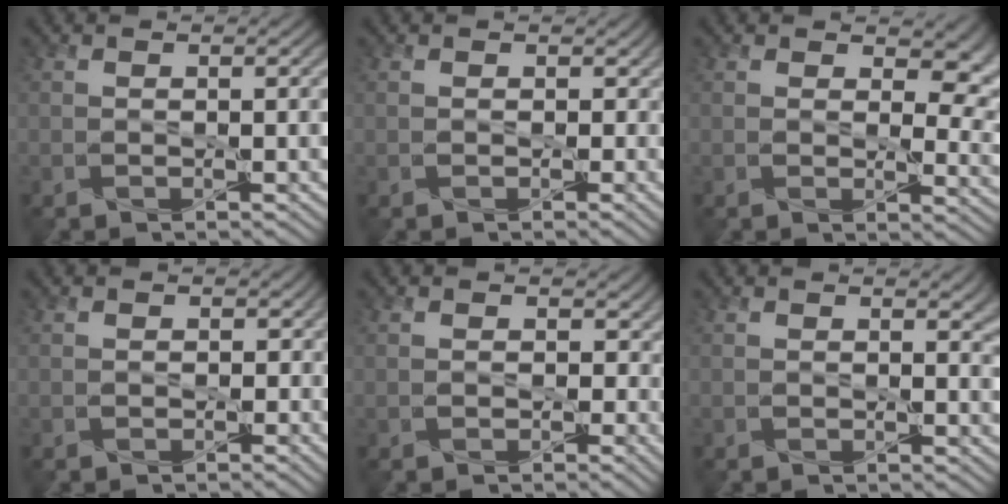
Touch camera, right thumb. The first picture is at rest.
{"total": 1.7, "force": [0.1, 1.6, 0.6], "torque": [-0.016, -0.003, -0.002]}
{"total": 5.8, "force": [2.5, 3.2, 4.1], "torque": [-0.062, -0.009, 0.035]}
{"total": 1.2, "force": [0.0, 1.2, 0.2], "torque": [-0.007, -0.001, -0.005]}
{"total": 4.2, "force": [0.0, 3.4, 2.5], "torque": [-0.039, -0.010, -0.003]}
{"total": 2.0, "force": [1.1, 0.8, 1.4], "torque": [-0.020, -0.003, 0.019]}